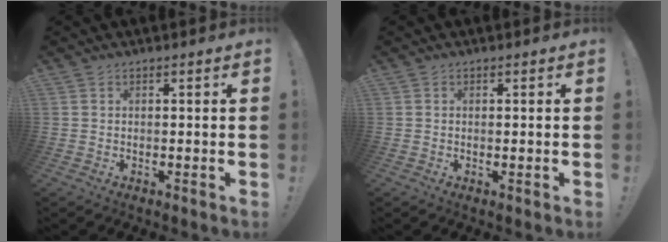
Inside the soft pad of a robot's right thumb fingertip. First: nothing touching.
{"total": 0.8, "force": [0.1, -0.2, 0.7], "torque": [-0.006, -0.004, 0.000]}